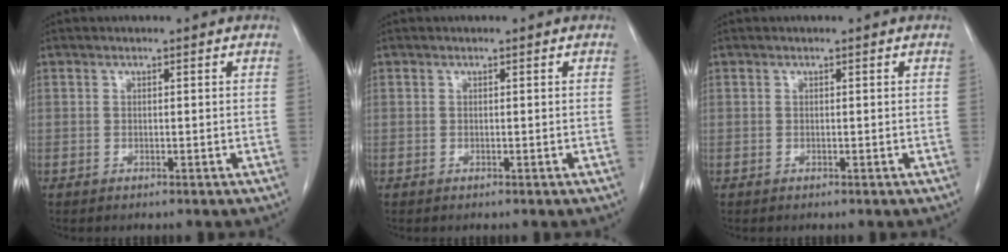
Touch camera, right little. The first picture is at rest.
{"total": 0.0}
{"total": 0.0}